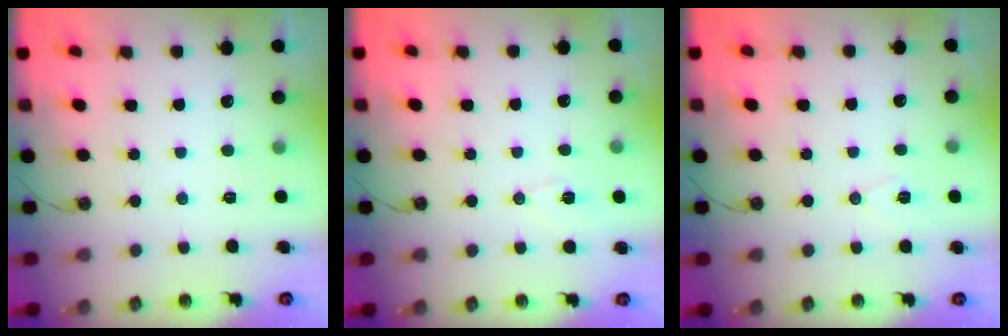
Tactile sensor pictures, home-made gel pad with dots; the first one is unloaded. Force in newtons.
{"total": 4.9, "press": 4.2, "slide": 2.4}
{"total": 5.7, "press": 3.6, "slide": 4.4}